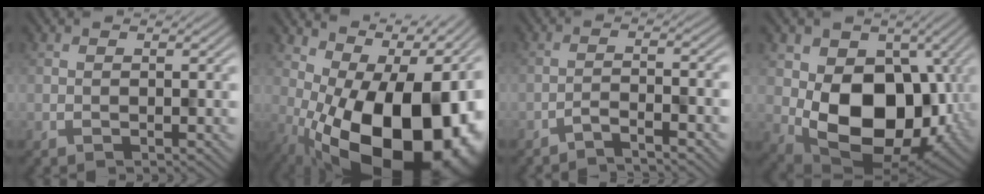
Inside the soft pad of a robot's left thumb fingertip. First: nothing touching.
{"total": 20.4, "force": [-3.6, 11.1, 16.8], "torque": [-0.198, -0.003, -0.046]}
{"total": 3.1, "force": [-2.6, 0.2, 1.6], "torque": [-0.019, 0.011, -0.056]}
{"total": 13.2, "force": [-0.6, 9.7, 8.8], "torque": [-0.144, -0.037, 0.002]}